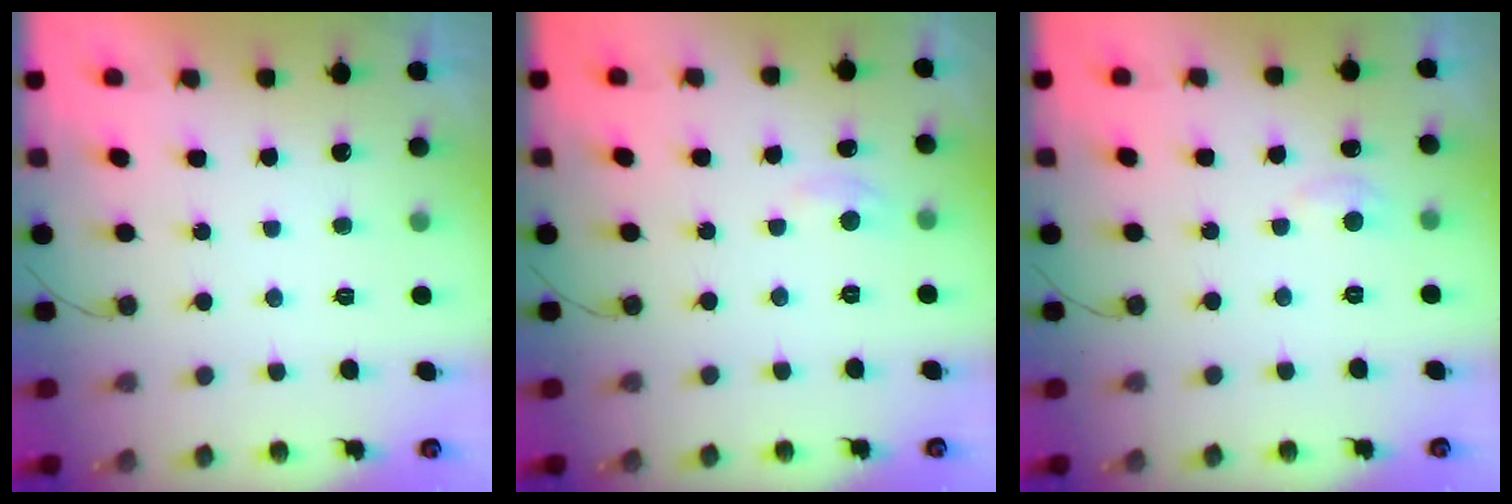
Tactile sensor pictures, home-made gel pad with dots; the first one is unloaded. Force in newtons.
{"total": 2.6, "press": 2.6, "slide": 0.3}
{"total": 4.5, "press": 4.5, "slide": 0.6}